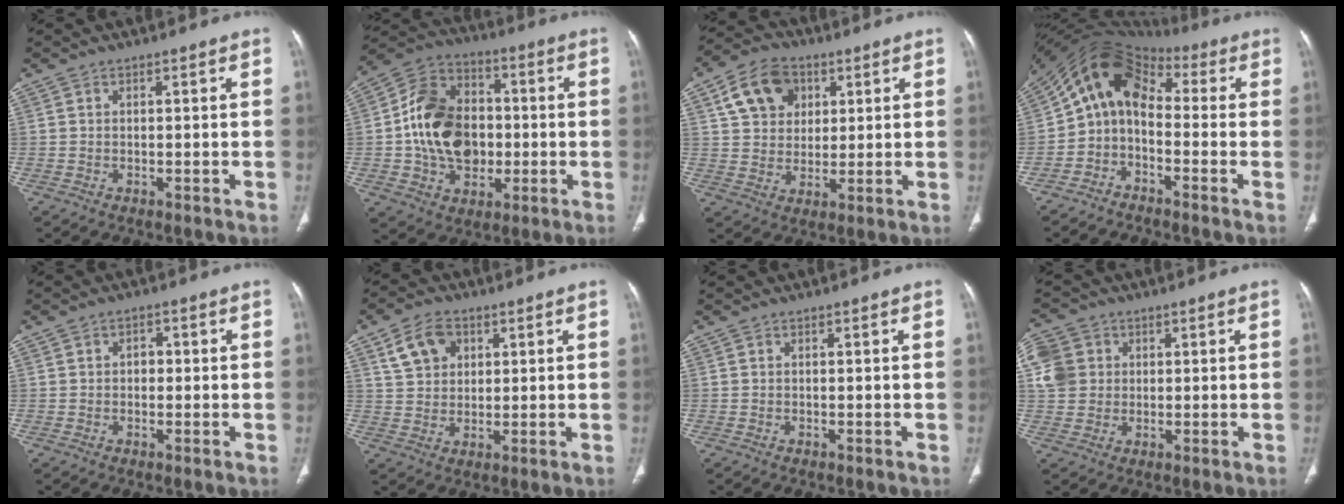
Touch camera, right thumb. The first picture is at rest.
{"total": 18.0, "force": [-0.9, 13.5, 11.8], "torque": [-0.173, 0.026, -0.014]}
{"total": 11.4, "force": [4.5, 8.8, 5.7], "torque": [-0.072, -0.005, 0.077]}
{"total": 10.3, "force": [-1.3, 7.5, 7.0], "torque": [-0.106, 0.066, -0.042]}
{"total": 2.0, "force": [0.0, 1.5, 1.3], "torque": [-0.008, 0.007, -0.004]}
{"total": 7.4, "force": [3.4, 5.4, 3.8], "torque": [-0.050, -0.004, 0.064]}
{"total": 0.0}
{"total": 7.8, "force": [1.7, 7.0, 3.1], "torque": [-0.057, 0.009, 0.033]}